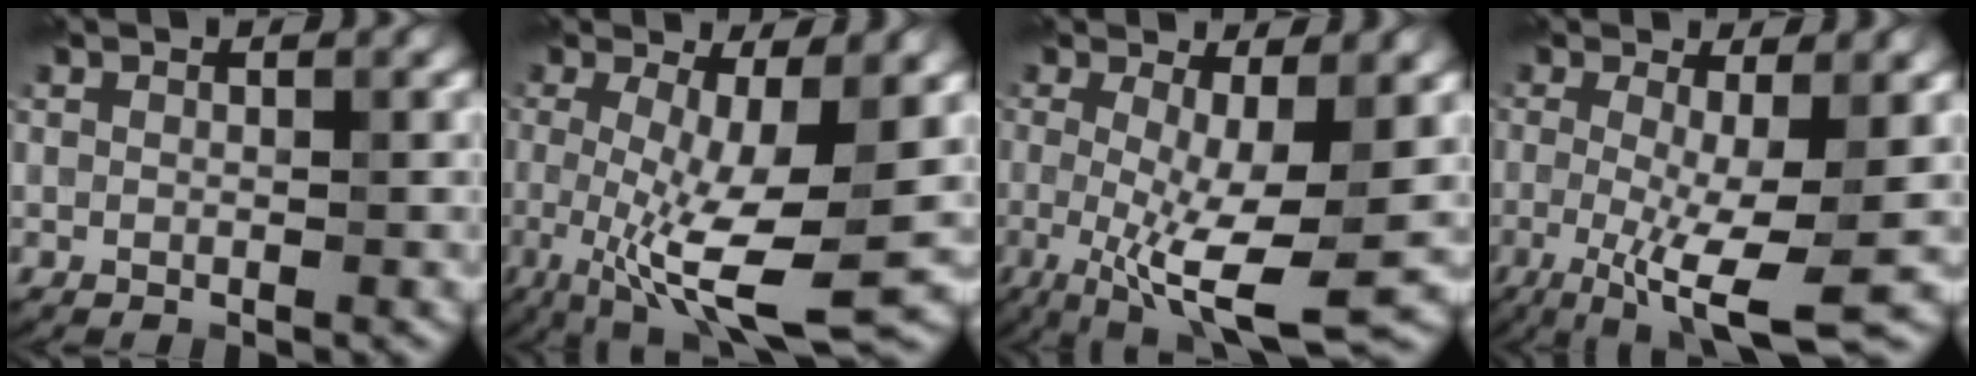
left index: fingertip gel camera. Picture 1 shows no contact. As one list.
[{"total": 9.3, "force": [-1.3, 2.4, 8.9], "torque": [-0.159, -0.021, -0.022]}, {"total": 8.7, "force": [-1.2, 2.3, 8.3], "torque": [-0.144, -0.021, -0.019]}, {"total": 7.6, "force": [-1.4, 1.7, 7.3], "torque": [-0.123, -0.021, -0.024]}]